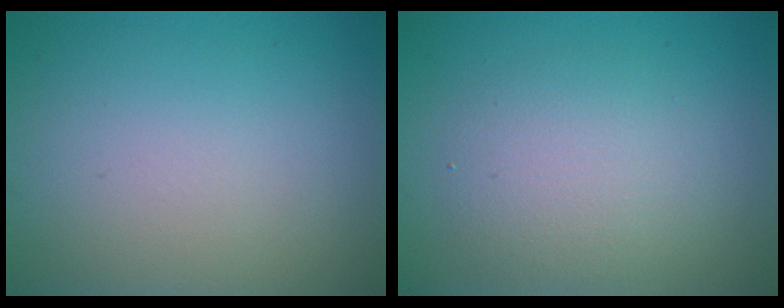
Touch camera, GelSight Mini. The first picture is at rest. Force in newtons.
{"total": 3.6, "press": 3.6, "slide": 0.1}